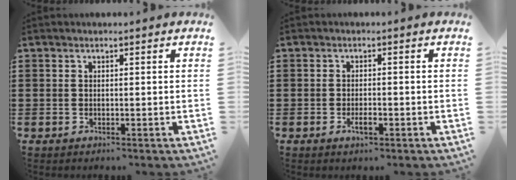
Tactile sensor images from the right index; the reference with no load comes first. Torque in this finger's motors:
{"motor_torque": [1.11, 0.18, 0.02, 0.03]}